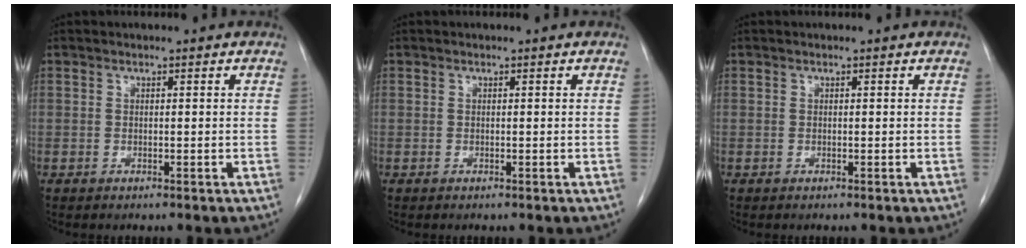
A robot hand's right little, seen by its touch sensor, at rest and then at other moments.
{"total": 0.0}
{"total": 0.0}